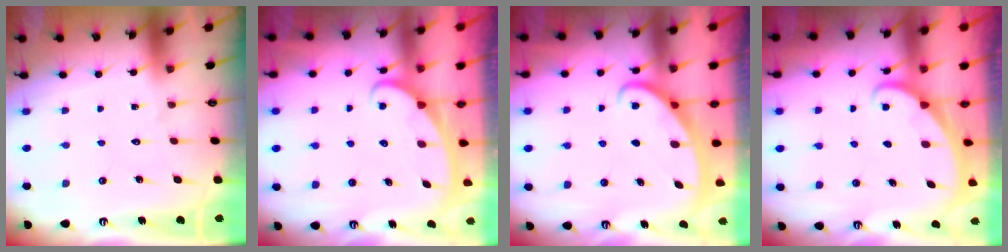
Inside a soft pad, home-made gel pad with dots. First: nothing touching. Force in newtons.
{"total": 2.3, "press": 2.3, "slide": 0.4}
{"total": 2.5, "press": 2.5, "slide": 0.3}
{"total": 1.9, "press": 1.9, "slide": 0.1}